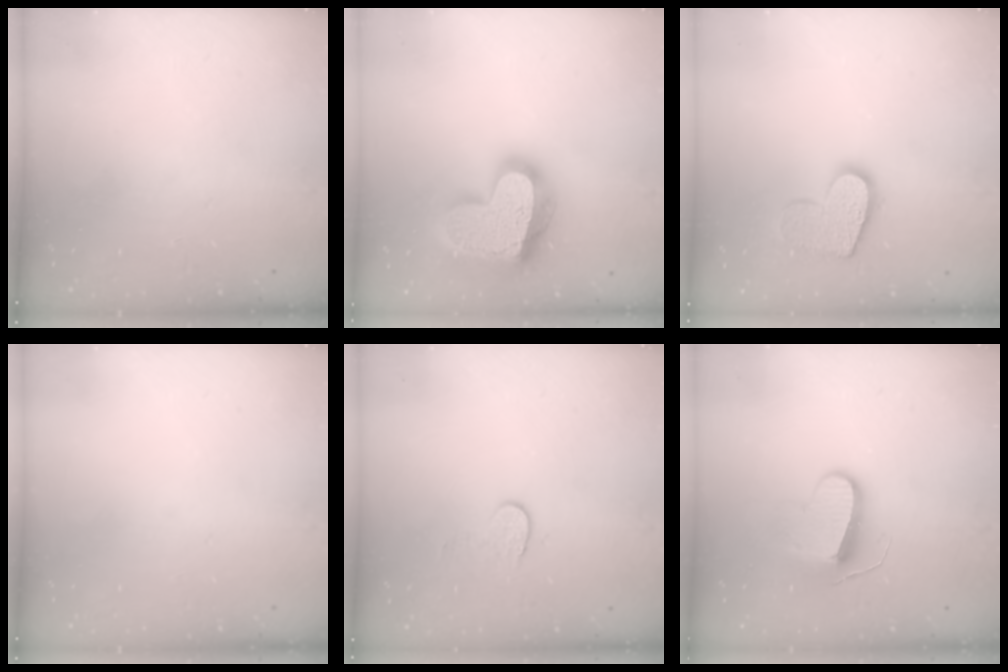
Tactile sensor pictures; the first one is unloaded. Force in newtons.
{"total": 24.6, "press": 24.5, "slide": 1.9}
{"total": 12.1, "press": 12.0, "slide": 0.8}
{"total": 0.0}
{"total": 5.9, "press": 5.9, "slide": 0.5}
{"total": 9.4, "press": 9.4, "slide": 0.4}